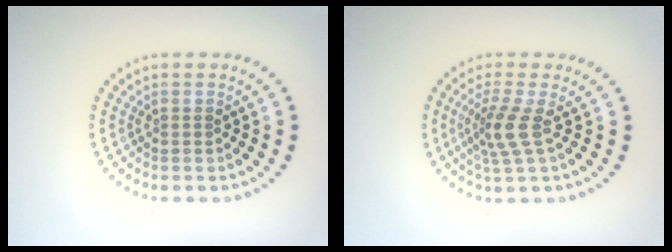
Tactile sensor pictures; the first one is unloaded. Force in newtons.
{"total": 2.9, "press": 2.1, "slide": 2.0}